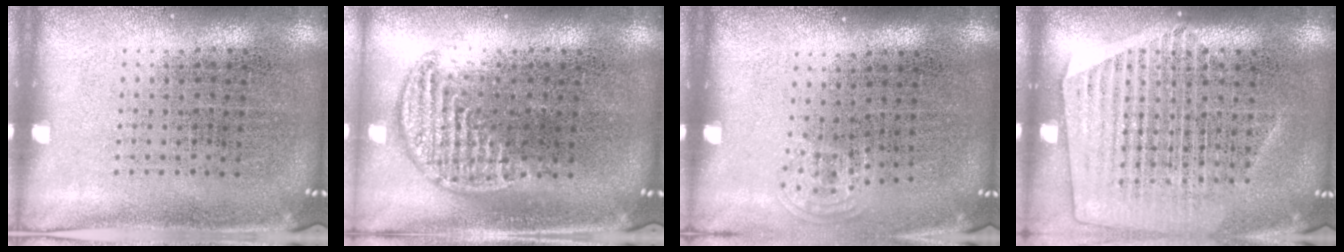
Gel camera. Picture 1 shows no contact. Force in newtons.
{"total": 1.0, "press": 1.0, "slide": 0.4}
{"total": 0.7, "press": 0.5, "slide": 0.5}
{"total": 1.3, "press": 1.2, "slide": 0.5}